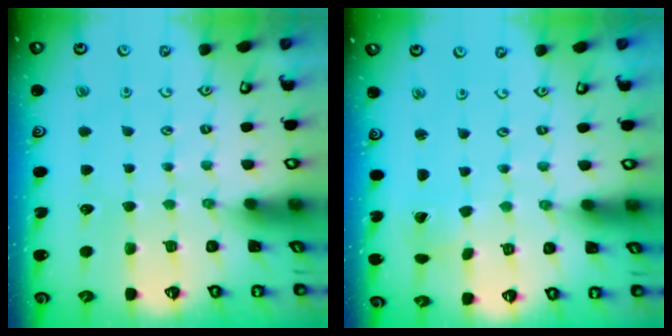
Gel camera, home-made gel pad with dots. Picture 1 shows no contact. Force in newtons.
{"total": 0.7, "press": 0.7, "slide": 0.0}